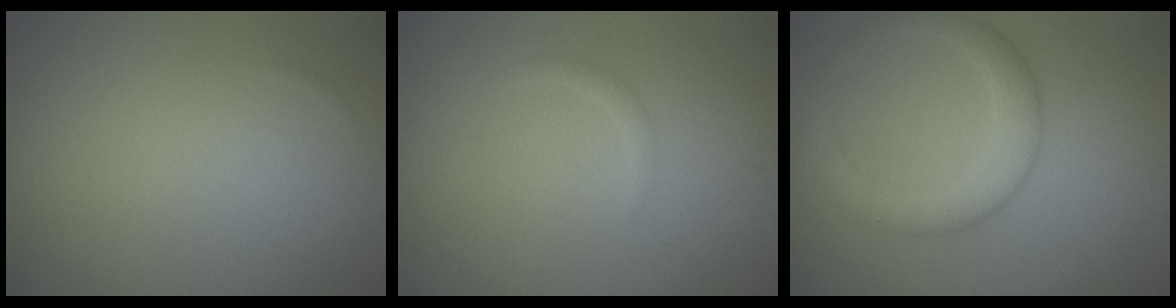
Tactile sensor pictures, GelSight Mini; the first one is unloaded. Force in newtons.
{"total": 0.8, "press": 0.8, "slide": 0.0}
{"total": 4.3, "press": 4.3, "slide": 0.3}